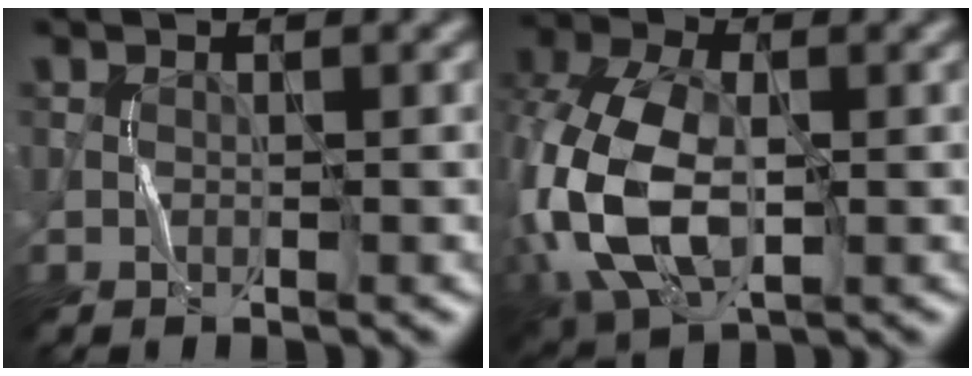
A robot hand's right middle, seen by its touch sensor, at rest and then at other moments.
{"total": 11.8, "force": [-1.4, 7.7, 8.9], "torque": [-0.231, -0.015, -0.027]}